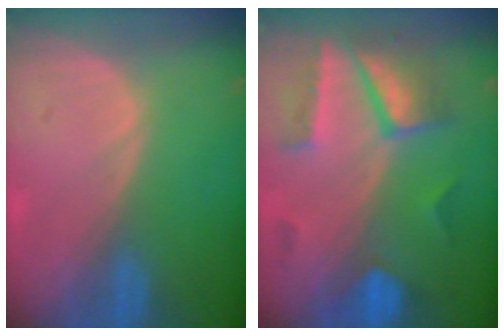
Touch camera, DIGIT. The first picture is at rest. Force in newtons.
{"total": 8.2, "press": 7.7, "slide": 2.7}